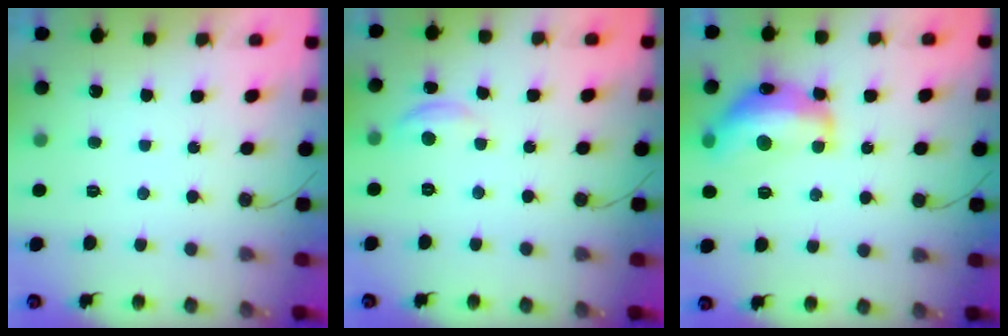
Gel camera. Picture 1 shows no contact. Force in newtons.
{"total": 4.5, "press": 4.5, "slide": 0.3}
{"total": 16.3, "press": 16.2, "slide": 1.1}